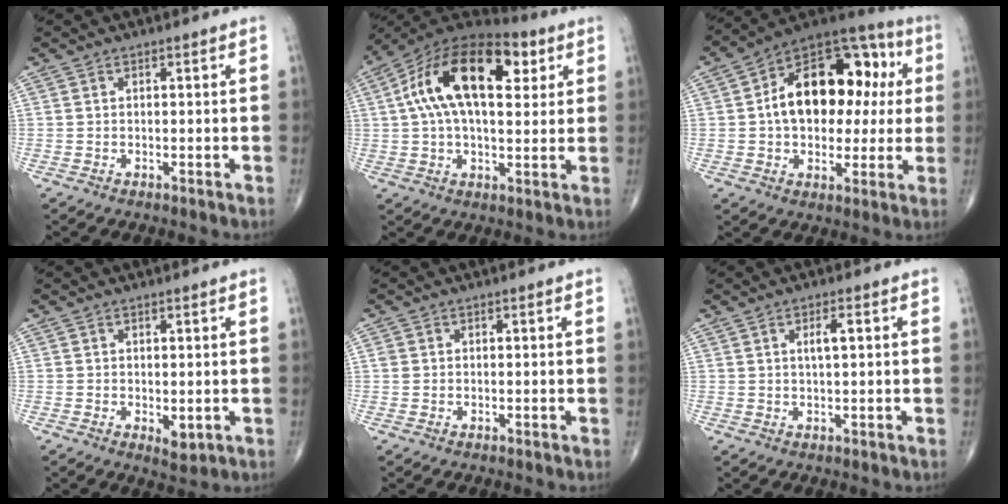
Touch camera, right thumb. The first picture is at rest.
{"total": 21.4, "force": [6.1, 10.9, 17.4], "torque": [-0.291, 0.022, 0.092]}
{"total": 21.6, "force": [2.7, 13.6, 16.6], "torque": [-0.203, 0.035, 0.036]}
{"total": 2.5, "force": [-0.3, 1.3, 2.1], "torque": [-0.023, -0.008, -0.001]}
{"total": 0.9, "force": [0.1, 0.9, 0.3], "torque": [-0.003, 0.001, 0.003]}
{"total": 2.6, "force": [0.8, 0.6, 2.4], "torque": [-0.046, 0.000, 0.014]}